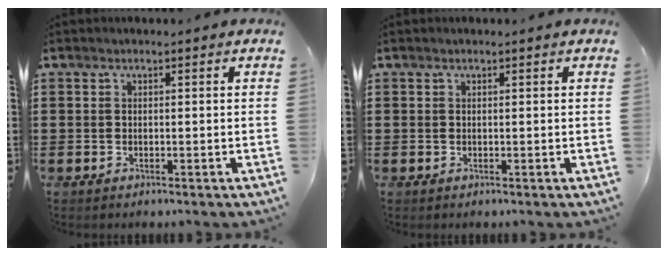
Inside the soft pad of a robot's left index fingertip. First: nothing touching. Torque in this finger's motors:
{"motor_torque": [1.50, -0.63, 0.00, 0.00]}